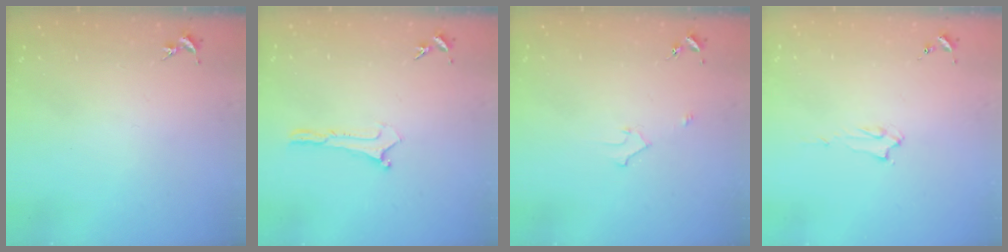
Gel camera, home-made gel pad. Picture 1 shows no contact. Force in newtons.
{"total": 0.0}
{"total": 2.2, "press": 2.2, "slide": 0.2}
{"total": 2.0, "press": 2.0, "slide": 0.2}